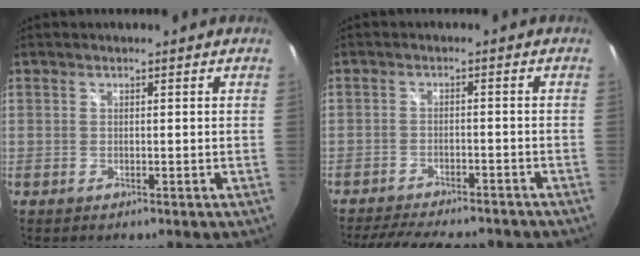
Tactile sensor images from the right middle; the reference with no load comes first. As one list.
[{"total": 13.4, "force": [-11.6, 3.3, 5.8], "torque": [-0.119, -0.016, -0.162]}]